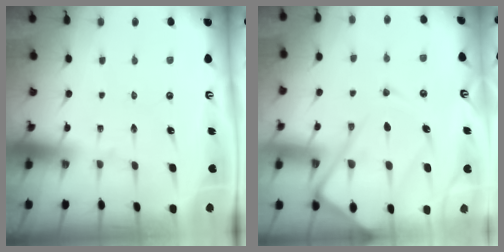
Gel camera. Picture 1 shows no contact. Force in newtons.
{"total": 18.5, "press": 18.3, "slide": 2.1}